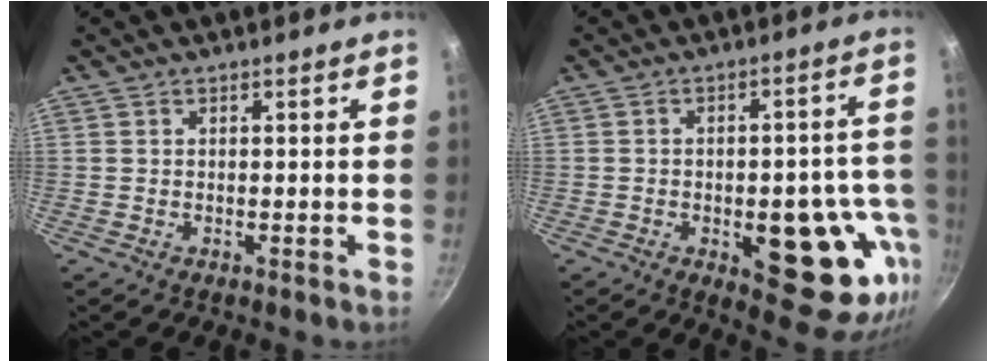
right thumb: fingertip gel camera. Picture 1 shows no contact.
{"total": 18.2, "force": [-5.5, 8.1, 15.3], "torque": [-0.127, 0.015, -0.066]}